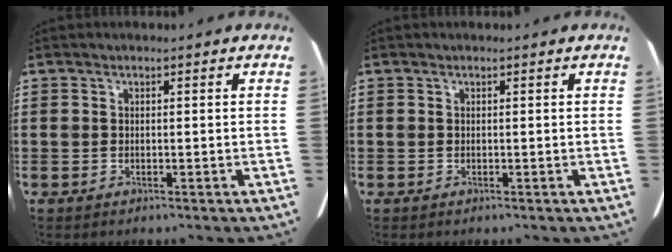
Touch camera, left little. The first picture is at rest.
{"total": 0.0}